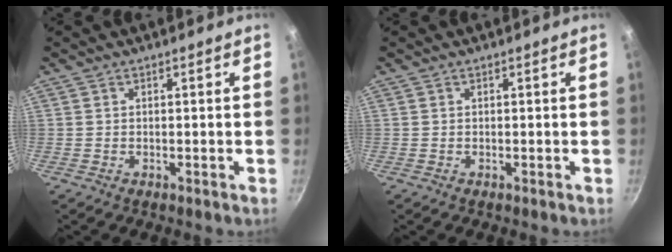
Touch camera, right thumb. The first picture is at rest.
{"total": 0.0}